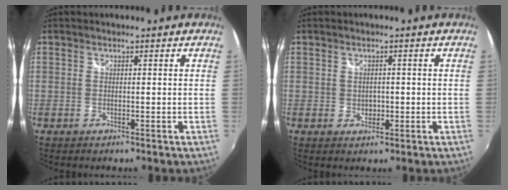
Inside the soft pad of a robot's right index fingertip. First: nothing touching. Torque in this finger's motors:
{"motor_torque": [-0.02, 0.04, 0.01, 0.00]}